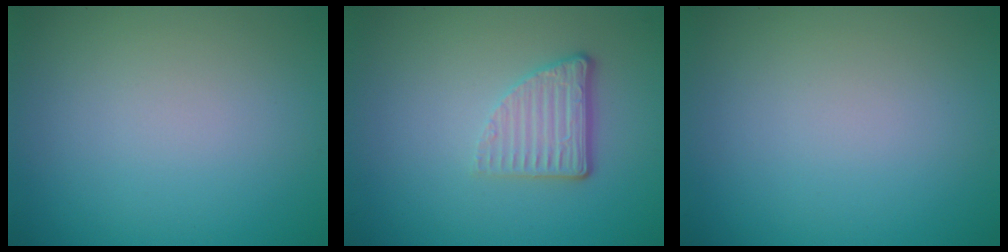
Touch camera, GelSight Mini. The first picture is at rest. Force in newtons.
{"total": 3.0, "press": 2.1, "slide": 2.1}
{"total": 0.0}